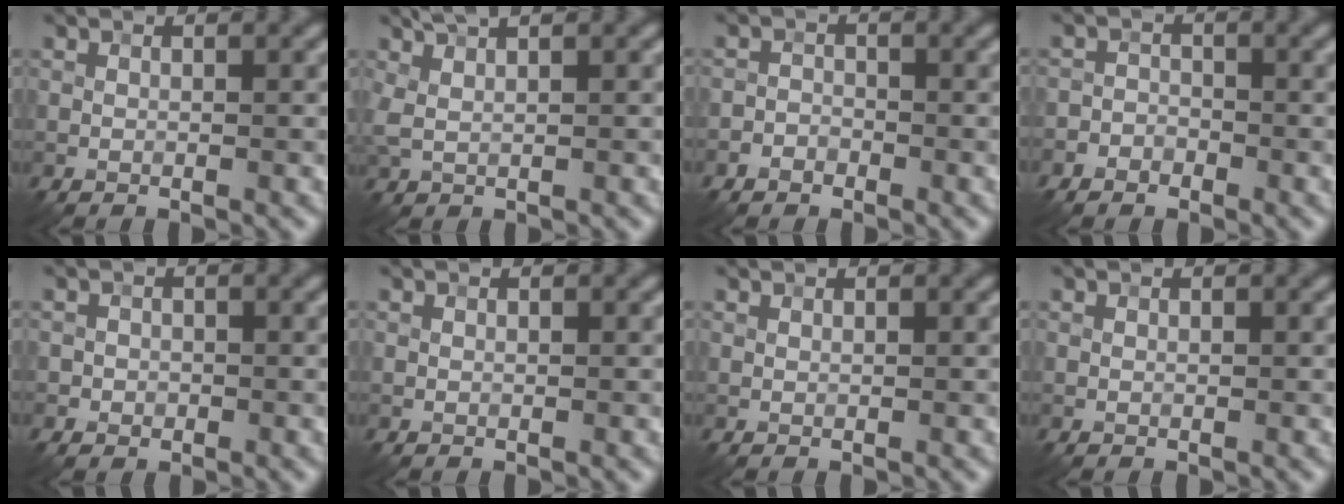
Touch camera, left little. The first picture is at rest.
{"total": 2.8, "force": [1.8, 0.6, 2.1], "torque": [-0.054, 0.005, 0.039]}
{"total": 1.4, "force": [-0.9, 1.0, 0.2], "torque": [0.010, 0.007, -0.023]}
{"total": 2.3, "force": [-1.6, 1.5, 0.5], "torque": [0.010, 0.005, -0.036]}
{"total": 1.3, "force": [-0.5, 1.2, 0.1], "torque": [0.010, 0.004, -0.011]}
{"total": 0.0}
{"total": 0.0}
{"total": 0.0}